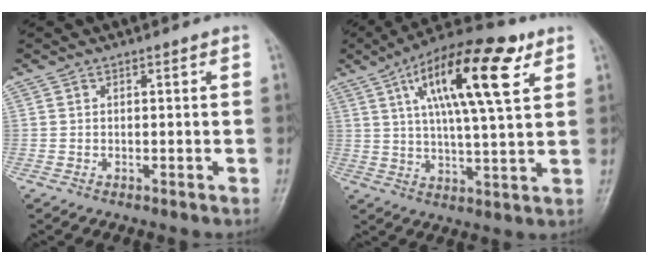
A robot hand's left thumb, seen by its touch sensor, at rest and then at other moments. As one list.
[{"total": 18.4, "force": [7.7, 5.3, 15.9], "torque": [-0.248, -0.008, 0.122]}]